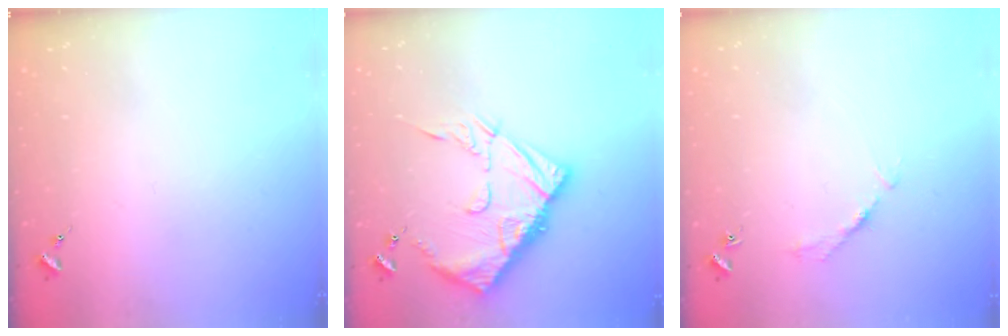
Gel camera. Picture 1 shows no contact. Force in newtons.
{"total": 15.6, "press": 15.5, "slide": 1.4}
{"total": 2.7, "press": 2.7, "slide": 0.4}